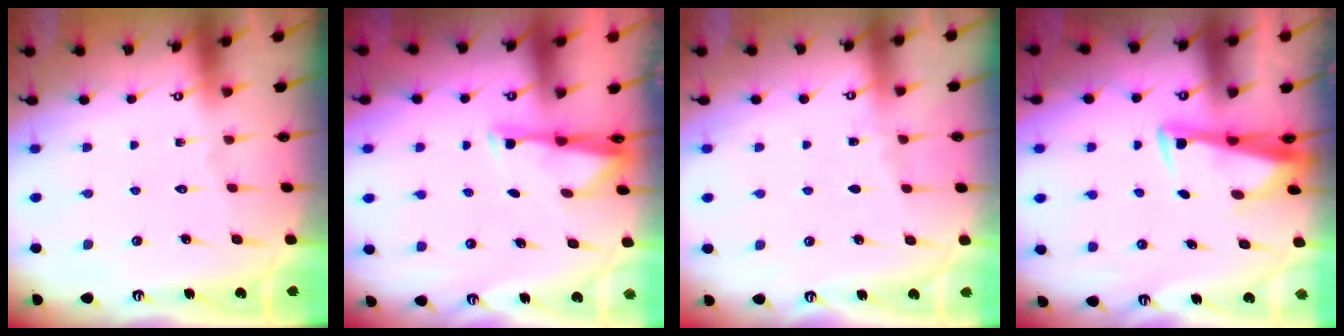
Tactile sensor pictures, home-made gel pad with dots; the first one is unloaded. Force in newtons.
{"total": 2.9, "press": 2.9, "slide": 0.6}
{"total": 2.4, "press": 2.4, "slide": 0.4}
{"total": 3.4, "press": 3.3, "slide": 0.9}